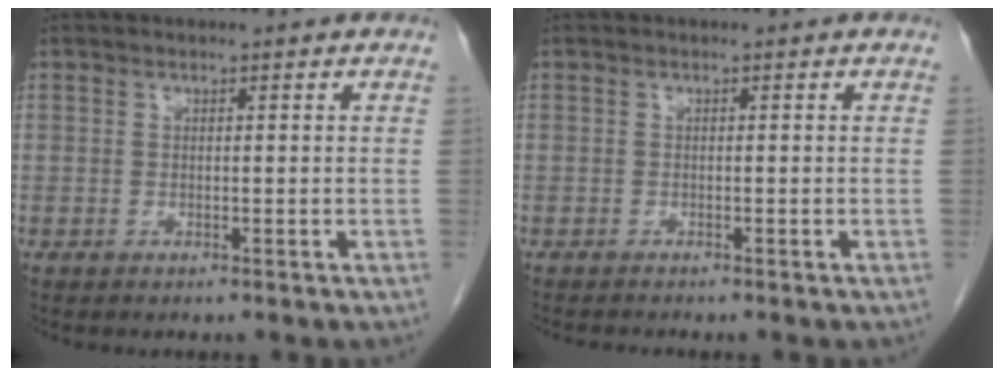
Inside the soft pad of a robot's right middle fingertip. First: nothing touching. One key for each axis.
{"total": 0.9, "fx": -0.8, "fy": -0.3, "fz": 0.1, "tx": -0.008, "ty": -0.004, "tz": -0.015}